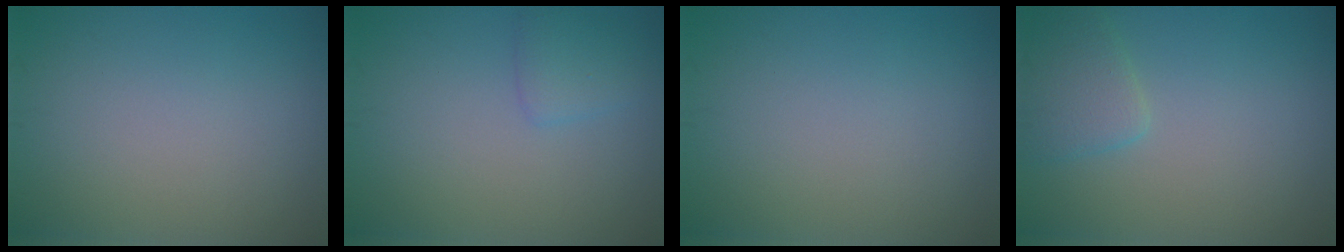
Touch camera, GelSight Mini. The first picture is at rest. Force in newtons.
{"total": 1.6, "press": 1.6, "slide": 0.0}
{"total": 0.0}
{"total": 2.3, "press": 2.3, "slide": 0.2}